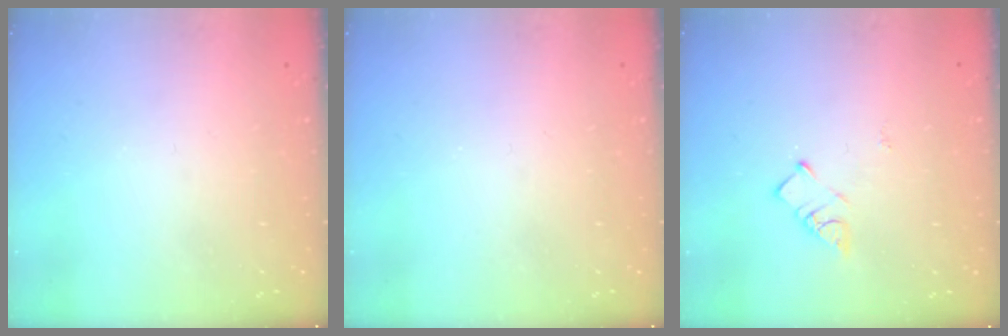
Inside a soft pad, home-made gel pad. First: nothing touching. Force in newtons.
{"total": 2.2, "press": 2.1, "slide": 0.4}
{"total": 4.3, "press": 4.3, "slide": 0.1}